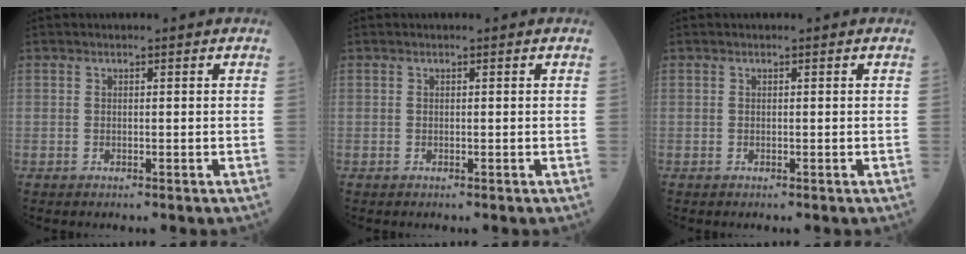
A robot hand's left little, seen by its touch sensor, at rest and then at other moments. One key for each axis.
{"total": 0.0}
{"total": 0.0}